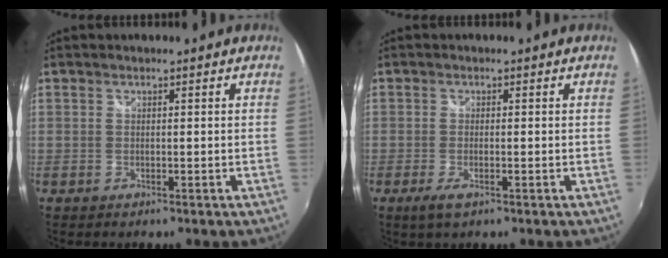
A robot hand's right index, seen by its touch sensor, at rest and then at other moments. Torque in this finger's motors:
{"motor_torque": [0.05, 0.05, 0.05, 0.02]}